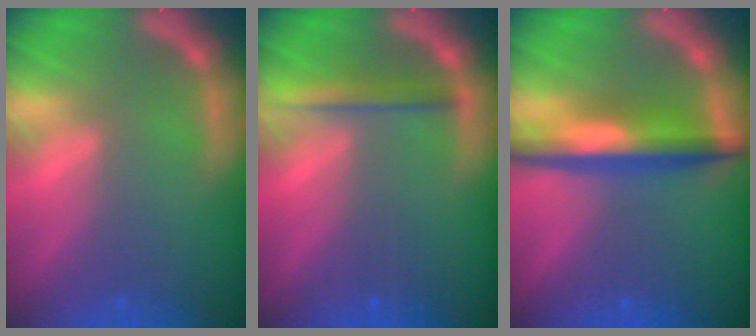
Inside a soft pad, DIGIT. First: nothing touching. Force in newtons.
{"total": 2.5}
{"total": 6.0}